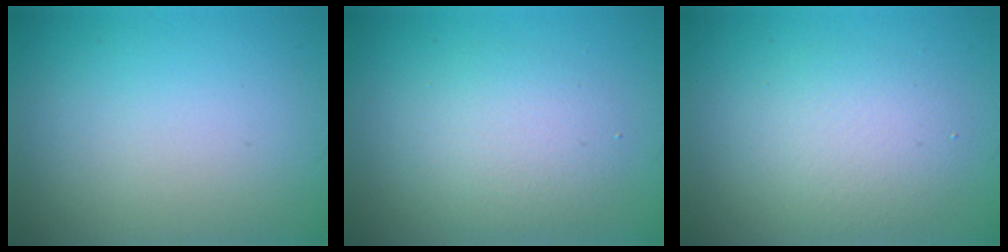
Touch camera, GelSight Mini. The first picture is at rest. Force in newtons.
{"total": 3.5, "press": 3.5, "slide": 0.2}
{"total": 3.4, "press": 3.4, "slide": 0.2}